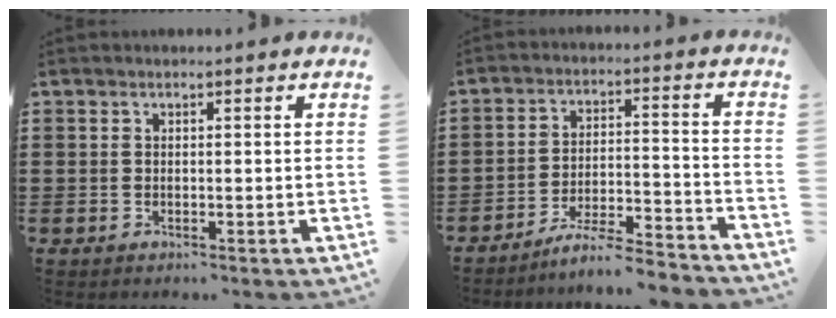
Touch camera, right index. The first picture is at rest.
{"total": 6.7, "force": [-6.2, 0.0, 2.4], "torque": [-0.043, -0.002, -0.119]}